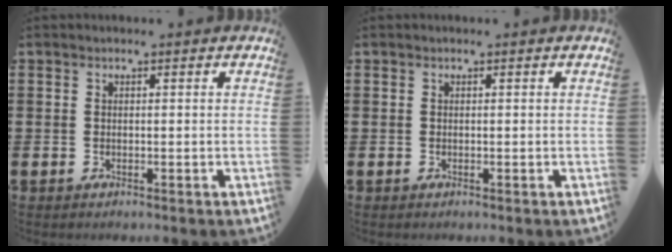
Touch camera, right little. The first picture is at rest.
{"total": 0.0}